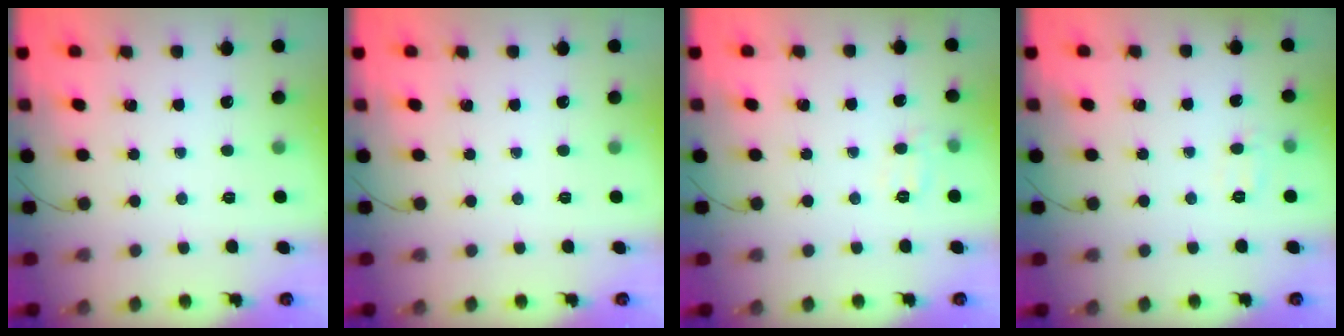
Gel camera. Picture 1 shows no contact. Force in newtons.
{"total": 0.0}
{"total": 7.1, "press": 6.9, "slide": 1.7}
{"total": 5.7, "press": 5.5, "slide": 1.4}